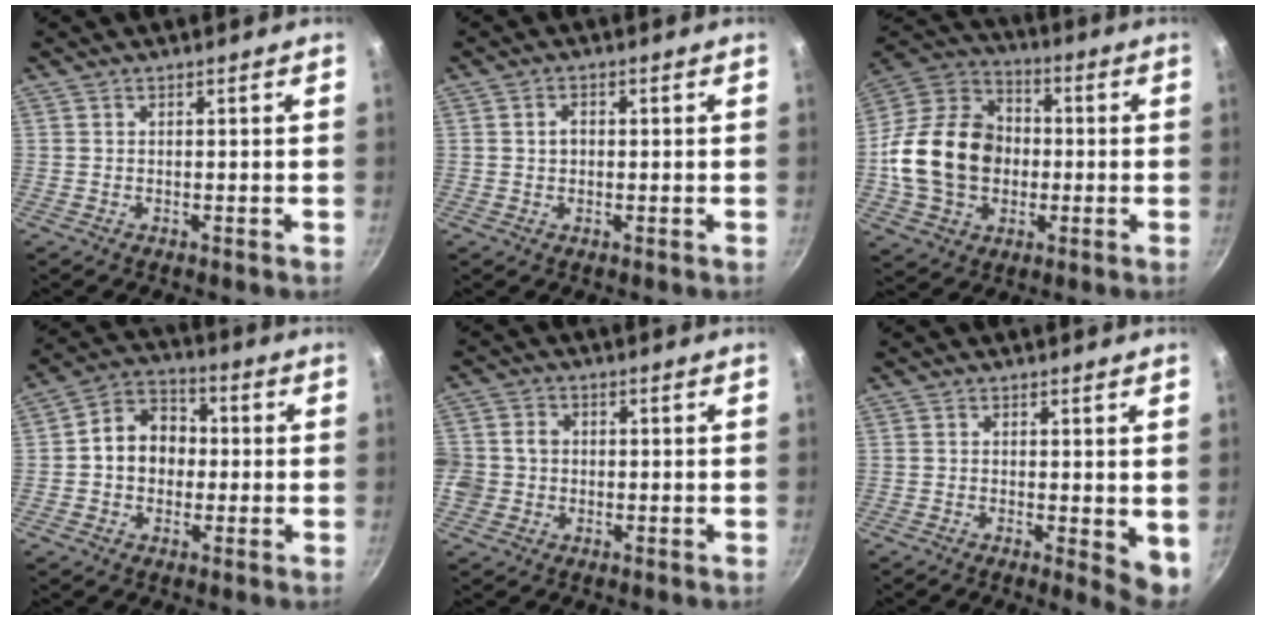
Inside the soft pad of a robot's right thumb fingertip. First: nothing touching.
{"total": 2.2, "force": [0.2, 1.7, 1.4], "torque": [-0.014, 0.008, 0.002]}
{"total": 19.8, "force": [-1.6, 15.6, 12.1], "torque": [-0.190, 0.033, -0.033]}
{"total": 10.2, "force": [-0.2, 8.3, 5.9], "torque": [-0.057, 0.026, -0.020]}
{"total": 8.1, "force": [-1.0, 7.4, 3.2], "torque": [-0.061, 0.018, -0.028]}
{"total": 5.1, "force": [0.1, 1.9, 4.7], "torque": [-0.054, -0.010, 0.002]}